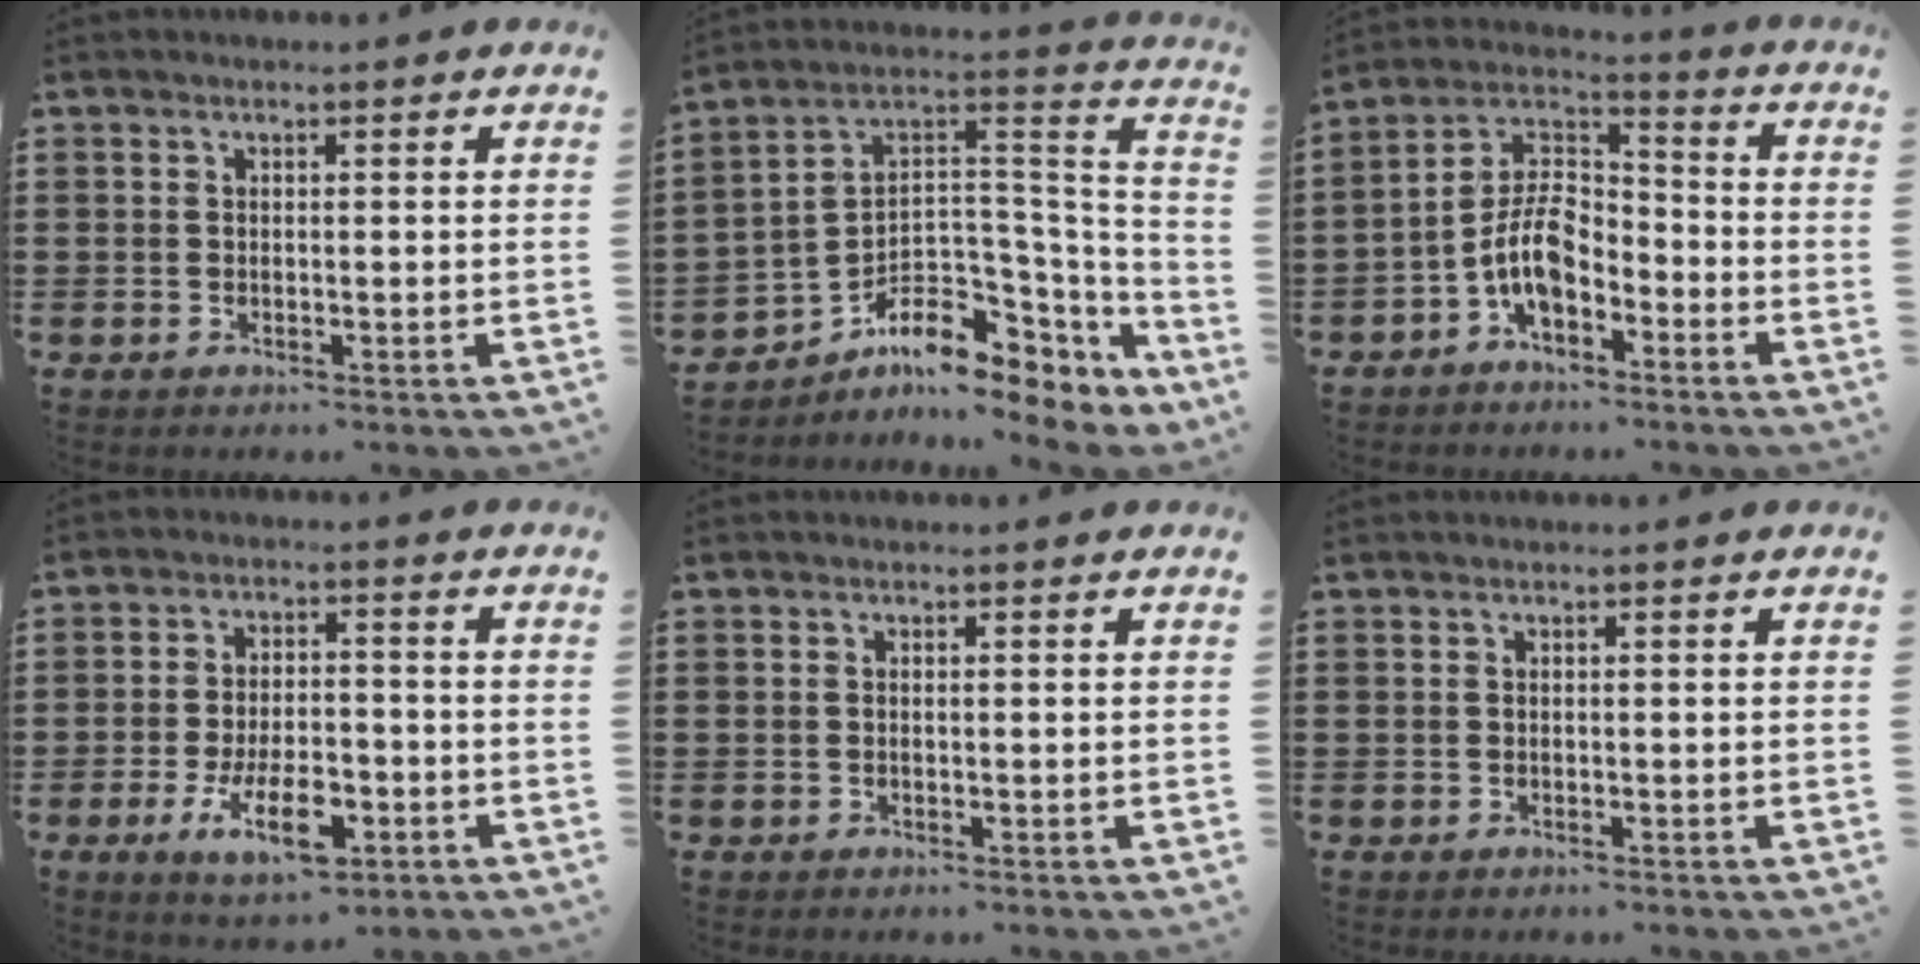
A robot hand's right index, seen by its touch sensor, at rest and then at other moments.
{"total": 9.1, "force": [-5.0, 5.4, 5.4], "torque": [-0.105, -0.014, -0.092]}
{"total": 8.4, "force": [-4.0, 4.3, 6.1], "torque": [-0.147, -0.001, -0.083]}
{"total": 9.4, "force": [-4.1, 3.9, 7.4], "torque": [-0.126, -0.006, -0.073]}
{"total": 0.0}
{"total": 0.0}